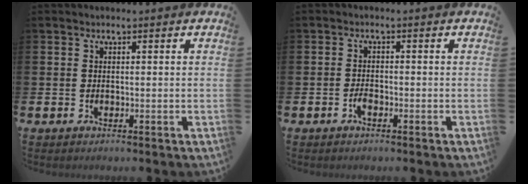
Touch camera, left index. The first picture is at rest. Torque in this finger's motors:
{"motor_torque": [0.27, 0.15, 0.01, 0.02]}